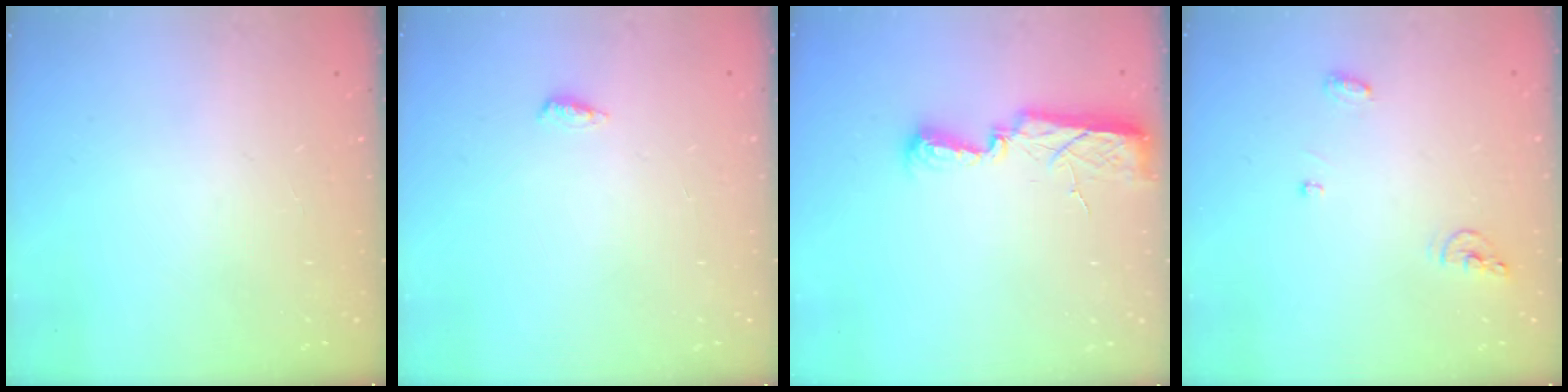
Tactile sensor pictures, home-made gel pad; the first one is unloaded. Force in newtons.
{"total": 3.4, "press": 3.0, "slide": 1.7}
{"total": 10.7, "press": 9.0, "slide": 5.8}
{"total": 6.0, "press": 6.0, "slide": 0.2}